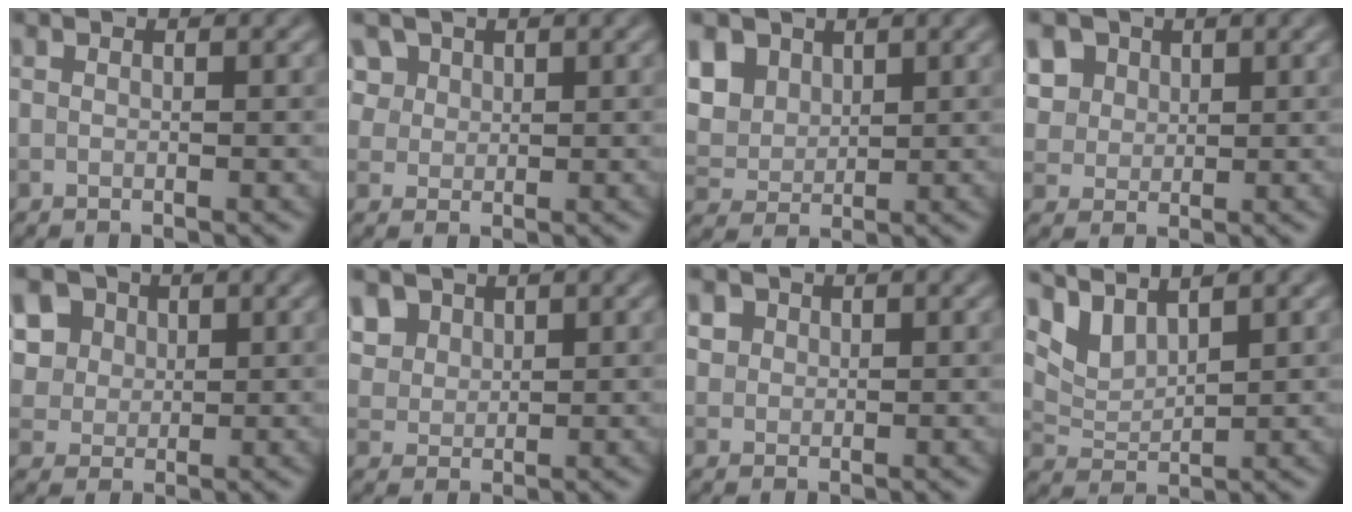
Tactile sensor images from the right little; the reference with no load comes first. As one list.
[{"total": 5.7, "force": [3.2, 4.1, 2.3], "torque": [-0.061, 0.006, 0.055]}, {"total": 6.0, "force": [2.9, 4.3, 2.9], "torque": [-0.097, 0.009, 0.055]}, {"total": 8.6, "force": [4.3, 6.4, 3.8], "torque": [-0.091, 0.022, 0.065]}, {"total": 11.9, "force": [5.6, 9.1, 5.2], "torque": [-0.137, 0.028, 0.088]}, {"total": 5.8, "force": [3.3, 4.1, 2.5], "torque": [-0.086, 0.005, 0.066]}, {"total": 2.3, "force": [1.1, 1.9, 0.8], "torque": [-0.027, 0.003, 0.028]}, {"total": 3.2, "force": [2.9, 0.8, 1.2], "torque": [-0.036, -0.006, 0.066]}]